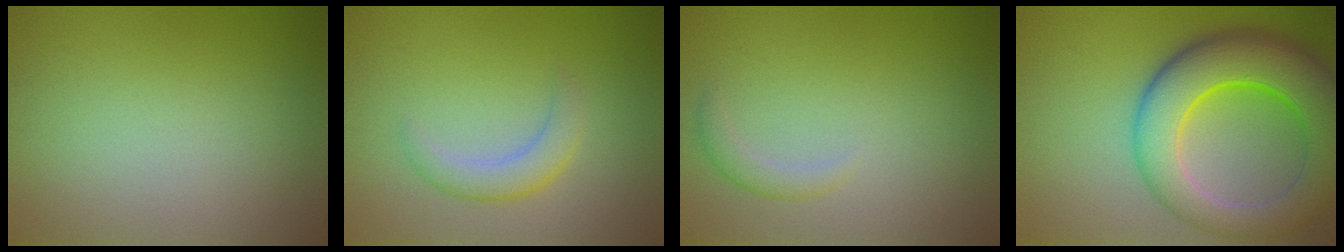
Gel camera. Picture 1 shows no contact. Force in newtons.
{"total": 2.6, "press": 2.5, "slide": 0.3}
{"total": 1.3, "press": 1.3, "slide": 0.1}
{"total": 10.9, "press": 10.9, "slide": 0.4}